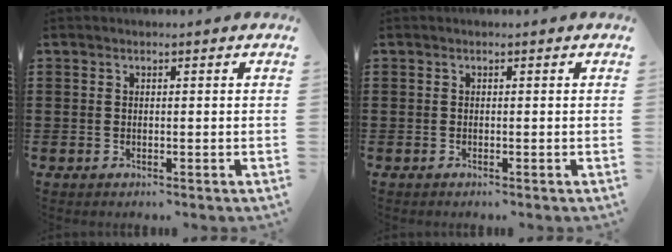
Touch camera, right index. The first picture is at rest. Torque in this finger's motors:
{"motor_torque": [0.12, 0.38, 0.08, 0.02]}